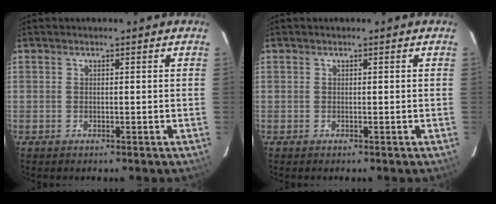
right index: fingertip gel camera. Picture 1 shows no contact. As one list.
[{"total": 0.0}]